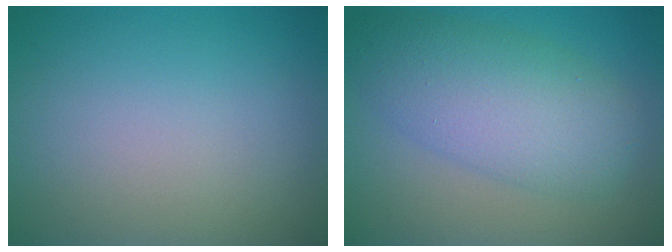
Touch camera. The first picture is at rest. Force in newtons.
{"total": 7.0, "press": 7.0, "slide": 0.1}